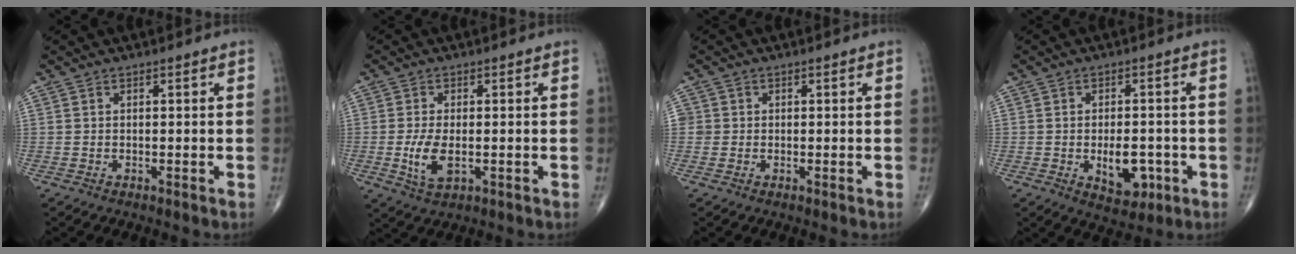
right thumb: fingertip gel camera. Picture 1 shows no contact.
{"total": 5.6, "force": [-0.9, 2.7, 4.8], "torque": [-0.099, -0.008, -0.013]}
{"total": 1.7, "force": [0.0, 1.7, 0.2], "torque": [0.008, 0.005, -0.002]}
{"total": 7.3, "force": [-1.9, 4.2, 5.6], "torque": [-0.058, 0.005, -0.016]}